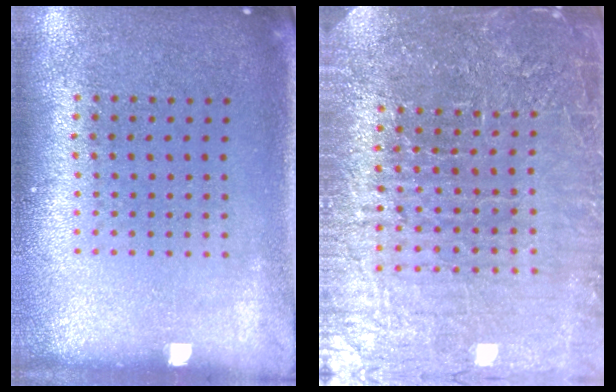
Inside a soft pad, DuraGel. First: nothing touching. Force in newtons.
{"total": 5.9, "press": 5.3, "slide": 2.6}